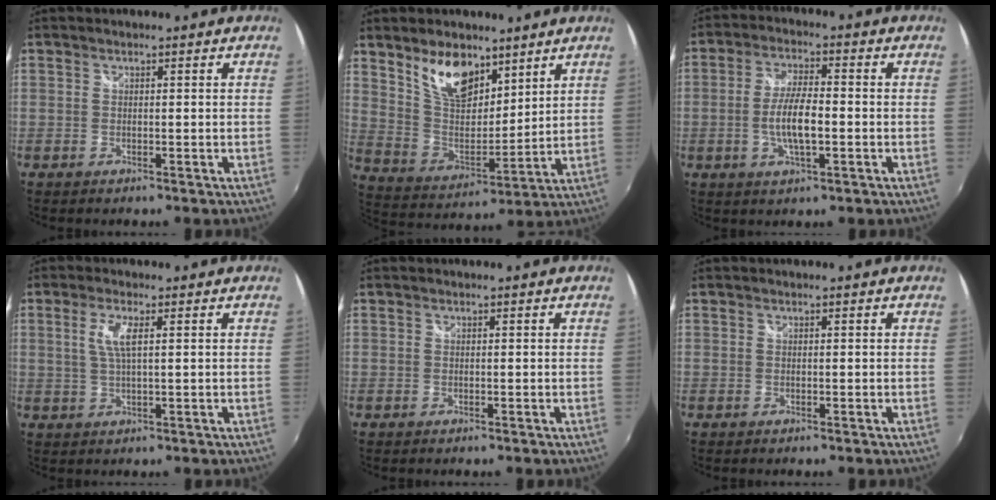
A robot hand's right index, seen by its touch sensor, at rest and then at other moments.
{"total": 13.0, "force": [8.4, 6.6, 7.3], "torque": [-0.134, 0.002, 0.164]}
{"total": 7.7, "force": [-1.6, 2.2, 7.2], "torque": [-0.139, -0.001, -0.029]}
{"total": 4.3, "force": [1.2, 0.7, 4.0], "torque": [-0.082, -0.001, 0.023]}
{"total": 0.0}
{"total": 0.0}